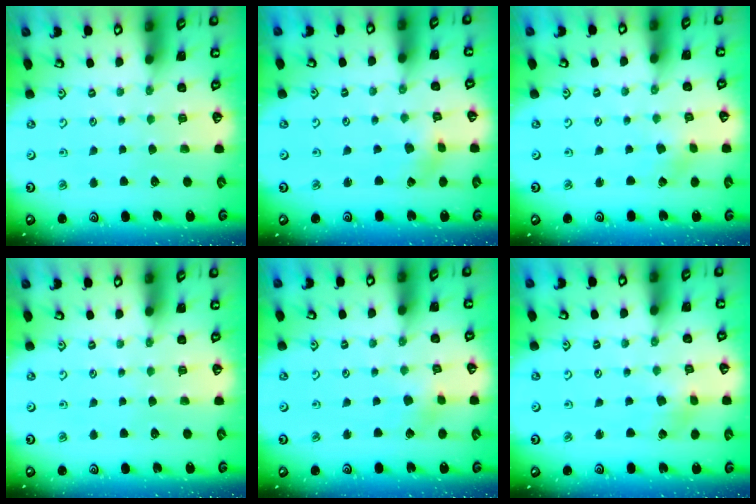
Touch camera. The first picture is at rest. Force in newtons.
{"total": 1.5, "press": 1.5, "slide": 0.3}
{"total": 0.5, "press": 0.5, "slide": 0.1}
{"total": 0.0}
{"total": 2.7, "press": 2.7, "slide": 0.3}
{"total": 2.4, "press": 2.3, "slide": 0.6}